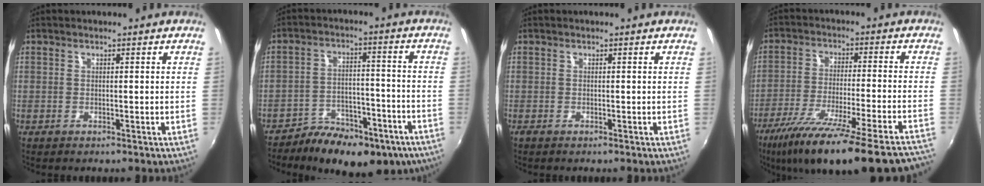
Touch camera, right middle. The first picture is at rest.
{"total": 16.3, "force": [-11.8, 7.4, 8.4], "torque": [-0.145, -0.004, -0.156]}
{"total": 0.0}
{"total": 26.7, "force": [-22.2, 1.6, 14.6], "torque": [-0.246, -0.084, -0.330]}